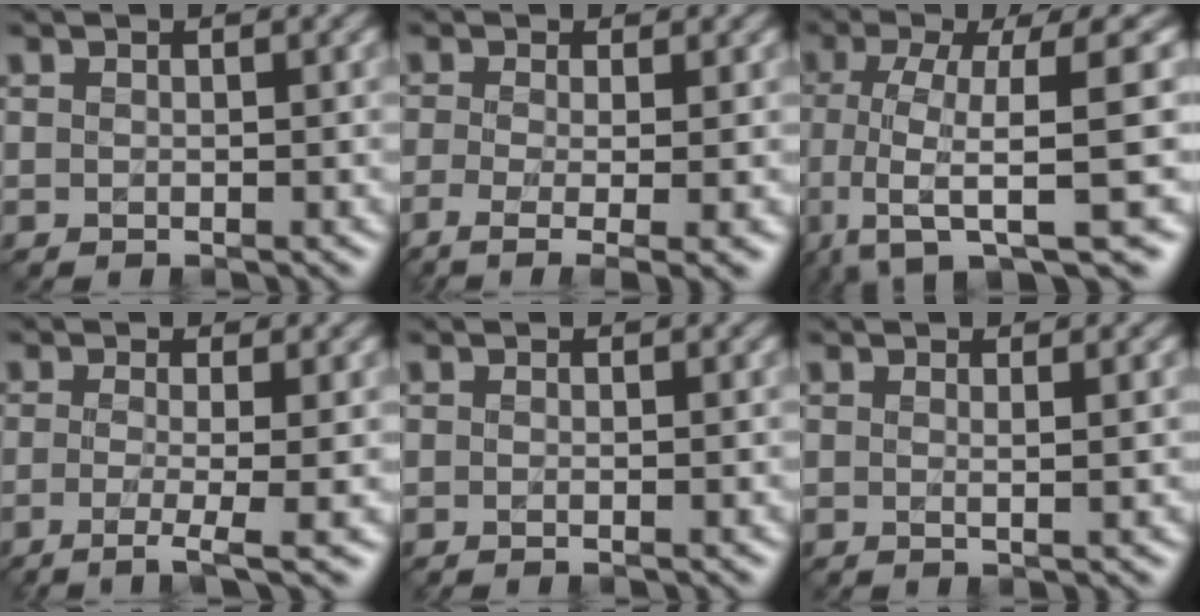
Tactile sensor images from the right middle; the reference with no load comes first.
{"total": 5.6, "force": [-1.7, 1.9, 5.0], "torque": [-0.075, -0.017, -0.030]}
{"total": 11.3, "force": [-2.0, 3.0, 10.7], "torque": [-0.161, -0.001, -0.038]}
{"total": 4.6, "force": [-1.2, 1.2, 4.3], "torque": [-0.068, -0.012, -0.026]}
{"total": 0.8, "force": [-0.1, 0.3, 0.7], "torque": [-0.009, -0.008, -0.008]}
{"total": 1.7, "force": [0.3, 0.5, 1.6], "torque": [-0.022, 0.002, 0.000]}